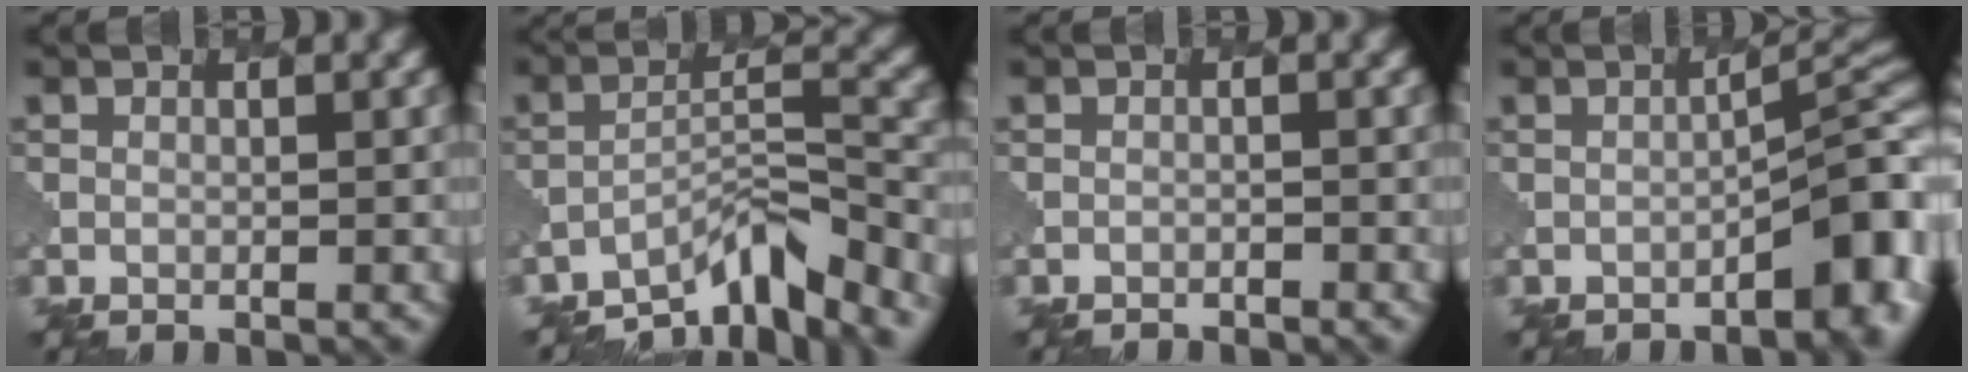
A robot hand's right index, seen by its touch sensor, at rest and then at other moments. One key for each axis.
{"total": 7.5, "fx": -6.2, "fy": 1.4, "fz": 3.9, "tx": -0.055, "ty": 0.006, "tz": -0.115}
{"total": 1.2, "fx": -1.2, "fy": 0.0, "fz": 0.0, "tx": 0.006, "ty": 0.005, "tz": -0.020}
{"total": 5.3, "fx": -2.5, "fy": 1.1, "fz": 4.5, "tx": -0.052, "ty": 0.015, "tz": -0.032}